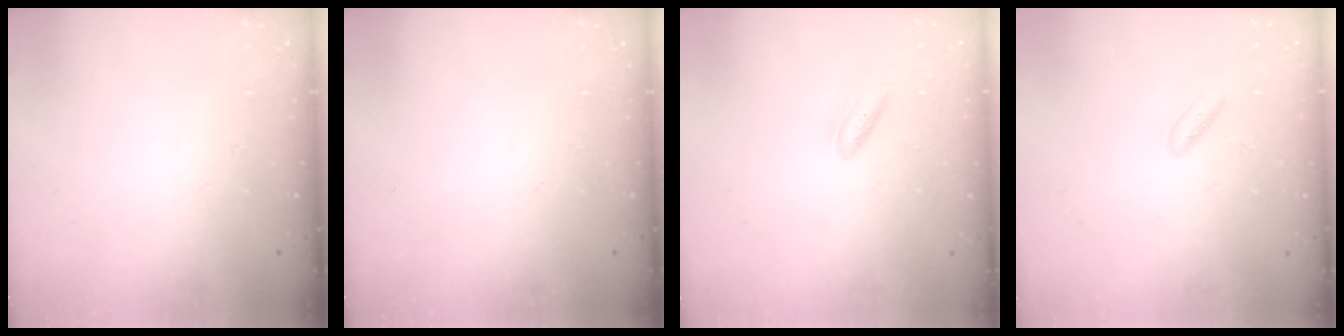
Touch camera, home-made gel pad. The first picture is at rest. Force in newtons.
{"total": 0.0}
{"total": 4.5, "press": 4.4, "slide": 1.0}
{"total": 1.0, "press": 0.9, "slide": 0.5}